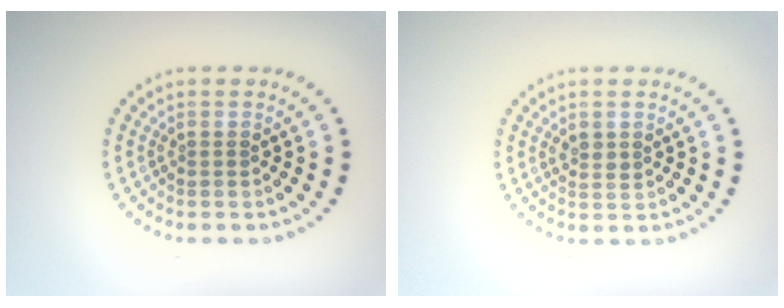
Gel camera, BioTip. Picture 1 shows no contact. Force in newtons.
{"total": 1.3, "press": 1.2, "slide": 0.4}